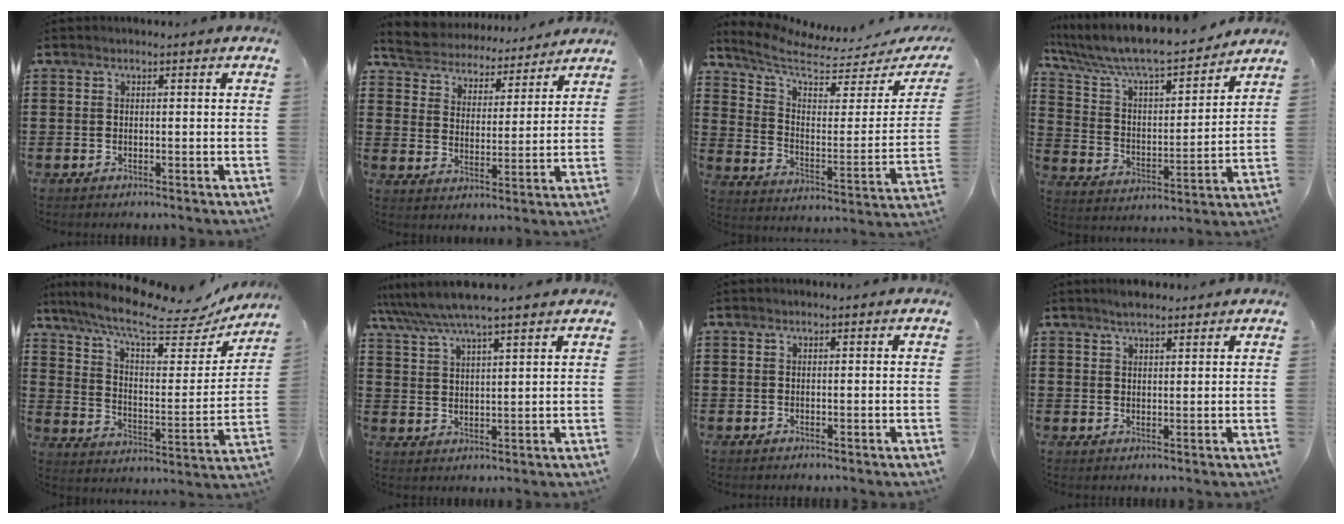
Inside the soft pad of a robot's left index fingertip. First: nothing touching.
{"total": 5.5, "force": [5.5, 0.1, -0.3], "torque": [-0.025, -0.042, 0.093]}
{"total": 6.7, "force": [5.8, 1.2, 3.2], "torque": [-0.092, -0.045, 0.099]}
{"total": 8.1, "force": [7.5, 0.7, 3.1], "torque": [-0.094, -0.057, 0.123]}
{"total": 11.6, "force": [9.3, 1.8, 6.7], "torque": [-0.147, -0.055, 0.153]}
{"total": 6.1, "force": [5.3, 0.5, 2.9], "torque": [-0.072, -0.018, 0.093]}
{"total": 0.0}
{"total": 3.0, "force": [2.6, 0.8, 1.3], "torque": [-0.031, 0.004, 0.048]}